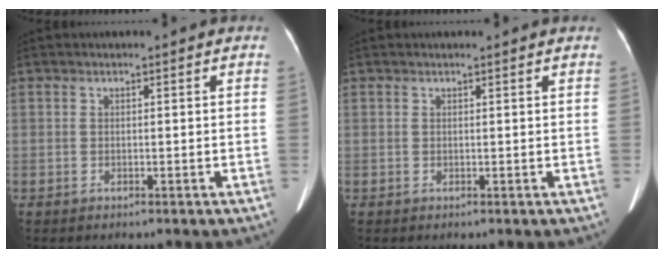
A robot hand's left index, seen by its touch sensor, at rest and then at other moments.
{"total": 2.1, "force": [2.0, 0.1, 0.7], "torque": [-0.011, 0.012, 0.020]}